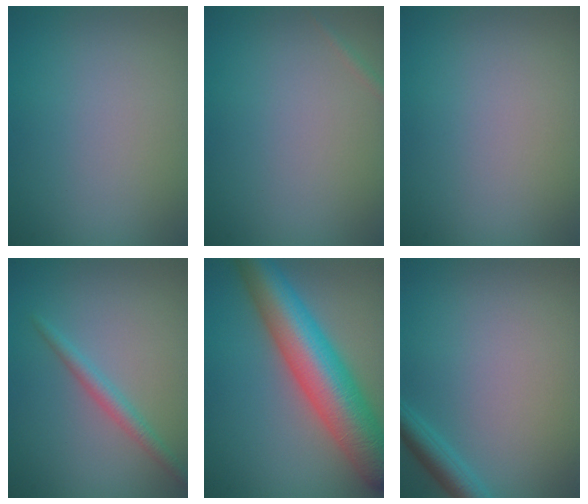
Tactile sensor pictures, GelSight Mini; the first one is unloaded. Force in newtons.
{"total": 0.5, "press": 0.5, "slide": 0.0}
{"total": 0.0}
{"total": 1.9, "press": 1.9, "slide": 0.1}
{"total": 10.4, "press": 10.4, "slide": 0.3}
{"total": 2.3, "press": 2.3, "slide": 0.1}